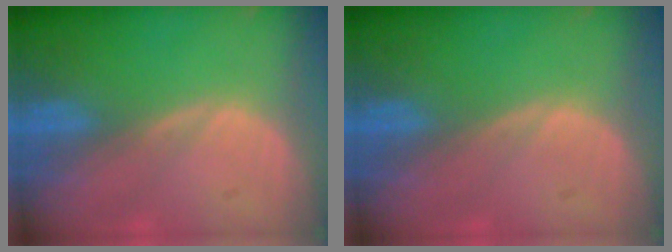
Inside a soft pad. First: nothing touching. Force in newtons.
{"total": 0.0}